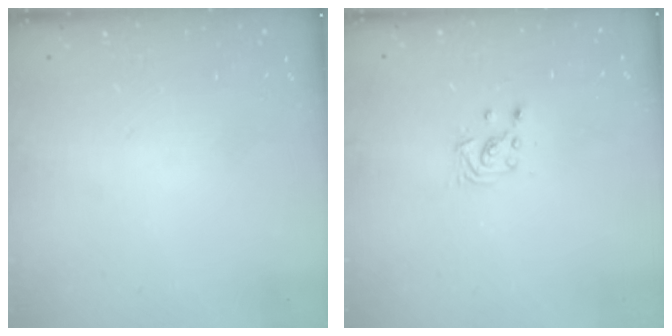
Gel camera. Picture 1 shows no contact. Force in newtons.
{"total": 3.0, "press": 2.9, "slide": 0.5}